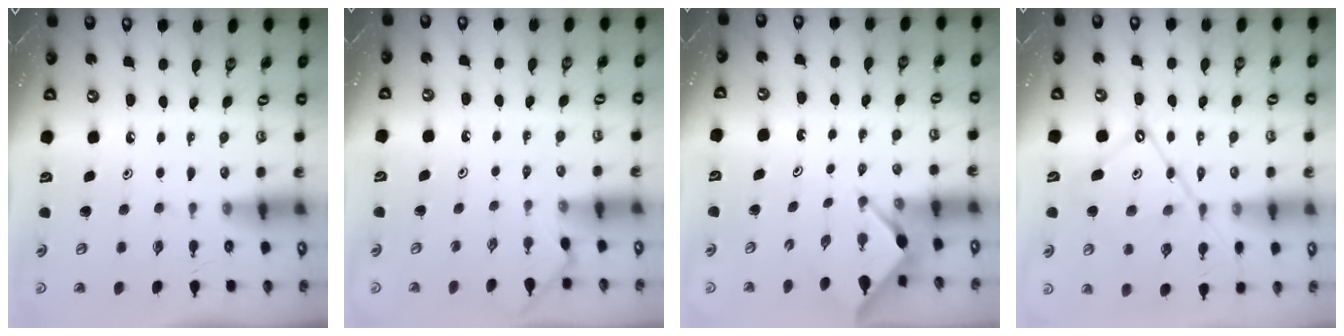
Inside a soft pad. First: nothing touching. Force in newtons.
{"total": 2.1, "press": 2.1, "slide": 0.4}
{"total": 3.0, "press": 3.0, "slide": 0.3}
{"total": 13.1, "press": 13.1, "slide": 1.1}